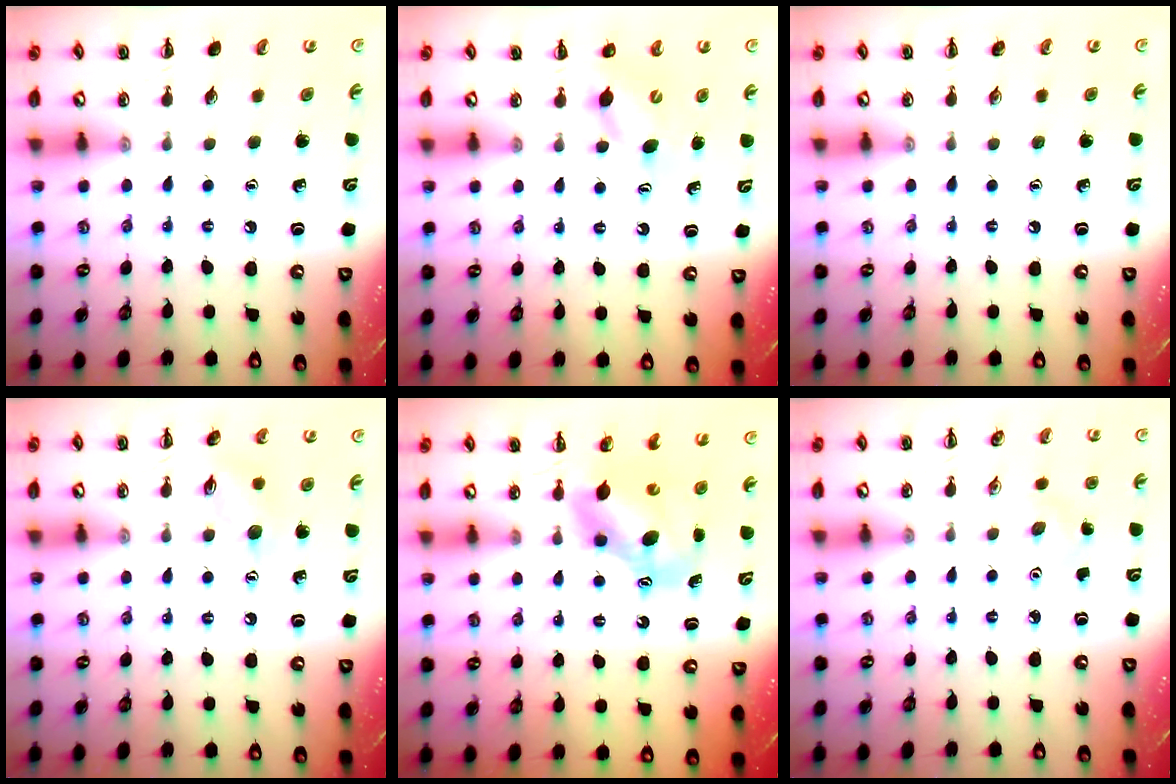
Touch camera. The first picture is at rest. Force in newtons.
{"total": 5.0, "press": 4.9, "slide": 1.0}
{"total": 0.0}
{"total": 7.7, "press": 7.7, "slide": 0.9}
{"total": 6.5, "press": 6.4, "slide": 0.8}
{"total": 2.9, "press": 2.8, "slide": 0.8}